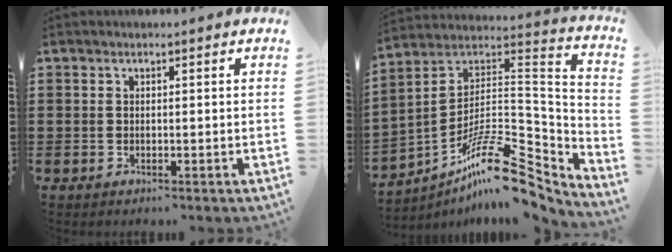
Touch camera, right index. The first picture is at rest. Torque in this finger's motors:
{"motor_torque": [-0.59, 0.19, -1.05, -0.21]}